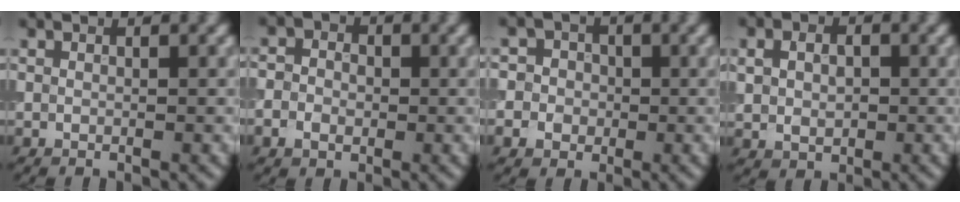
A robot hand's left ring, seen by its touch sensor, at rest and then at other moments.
{"total": 3.4, "force": [-0.5, 2.9, 1.8], "torque": [-0.016, 0.006, -0.024]}
{"total": 6.1, "force": [-0.9, 5.8, 1.7], "torque": [-0.017, 0.016, -0.049]}
{"total": 3.1, "force": [0.3, 2.4, 1.9], "torque": [-0.043, -0.001, 0.008]}